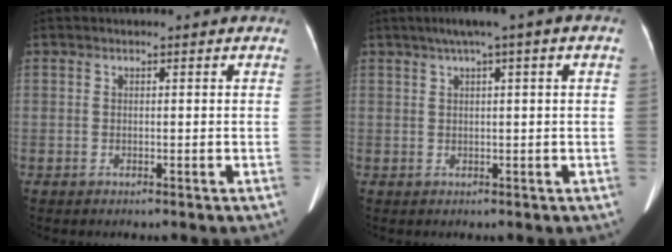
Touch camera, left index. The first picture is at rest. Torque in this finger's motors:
{"motor_torque": [0.83, -1.31, 0.46, 0.04]}